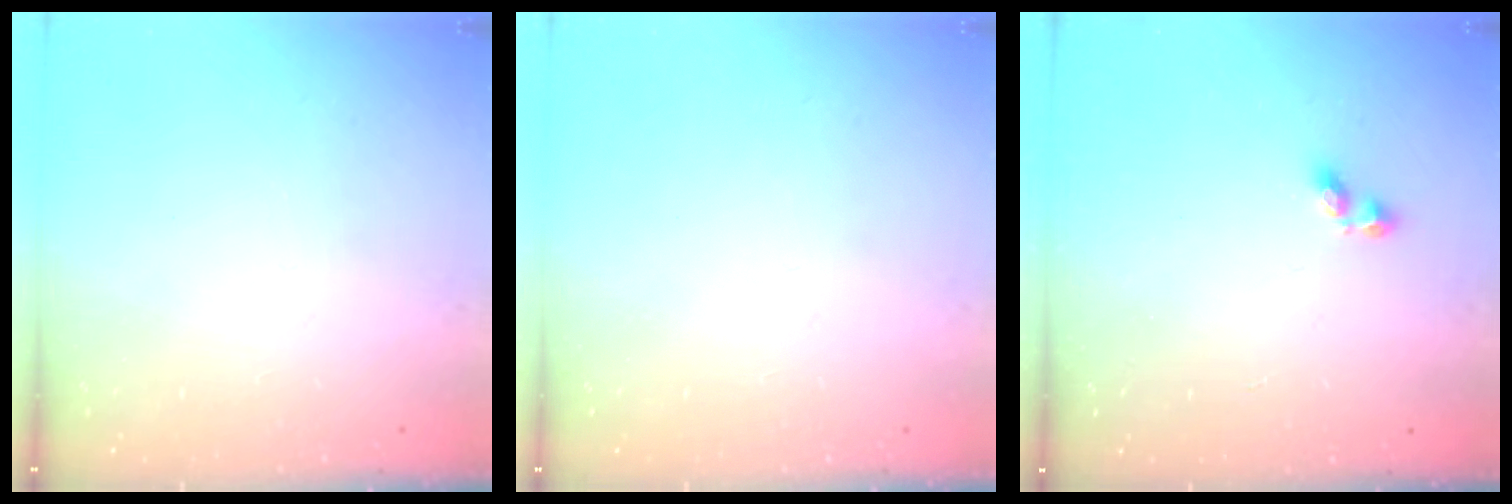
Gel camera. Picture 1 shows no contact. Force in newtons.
{"total": 0.0}
{"total": 1.9, "press": 1.9, "slide": 0.3}